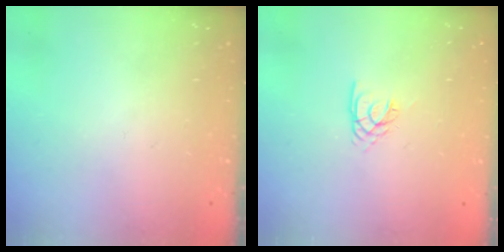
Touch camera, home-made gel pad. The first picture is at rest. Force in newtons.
{"total": 2.1, "press": 2.1, "slide": 0.4}